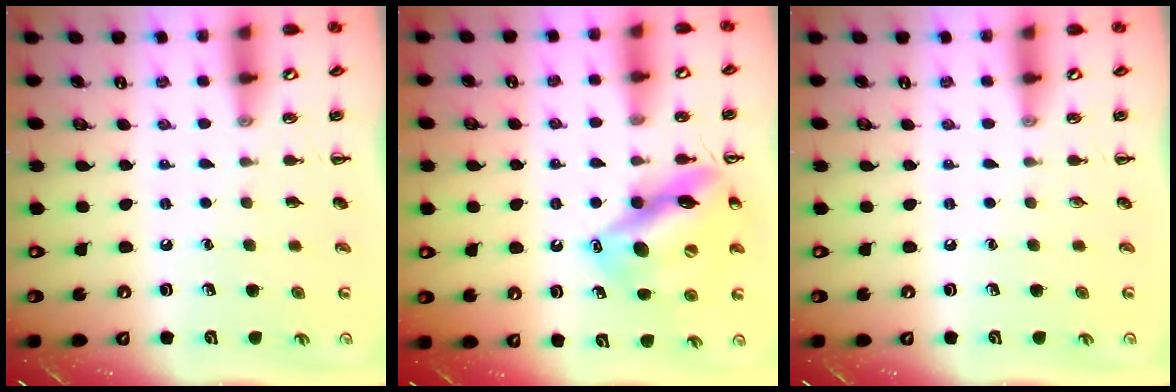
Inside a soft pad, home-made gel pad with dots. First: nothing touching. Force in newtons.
{"total": 15.2, "press": 14.9, "slide": 2.7}
{"total": 0.0}